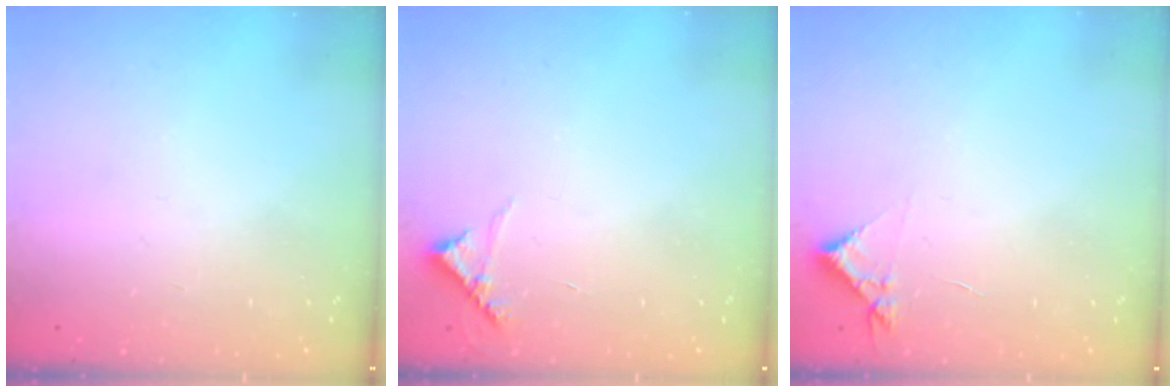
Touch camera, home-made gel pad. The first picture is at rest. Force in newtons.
{"total": 5.4, "press": 5.4, "slide": 0.4}
{"total": 4.1, "press": 4.1, "slide": 0.5}